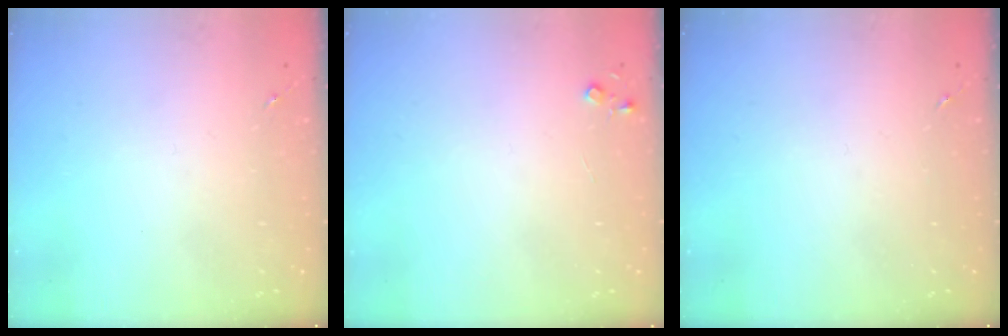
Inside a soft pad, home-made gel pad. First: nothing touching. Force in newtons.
{"total": 3.6, "press": 3.6, "slide": 0.4}
{"total": 0.0}